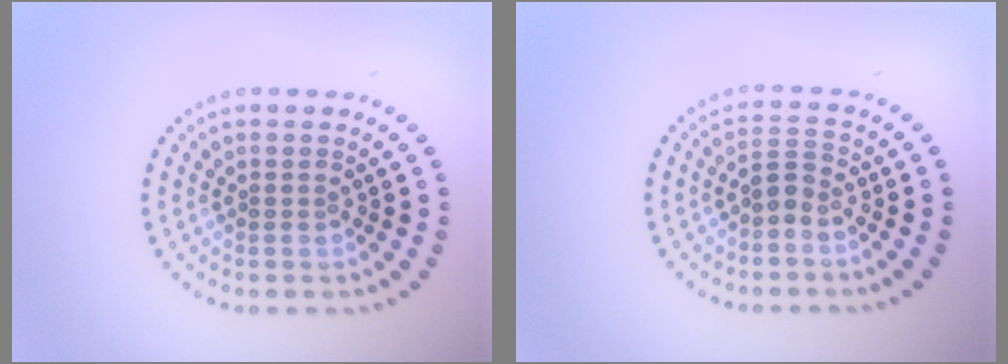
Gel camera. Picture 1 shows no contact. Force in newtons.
{"total": 1.7, "press": 1.3, "slide": 1.1}